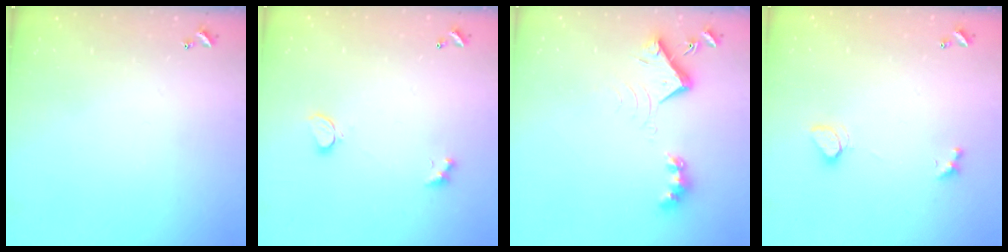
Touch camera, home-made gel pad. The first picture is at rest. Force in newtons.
{"total": 1.9, "press": 1.9, "slide": 0.6}
{"total": 7.8, "press": 7.7, "slide": 0.7}
{"total": 1.8, "press": 1.8, "slide": 0.5}